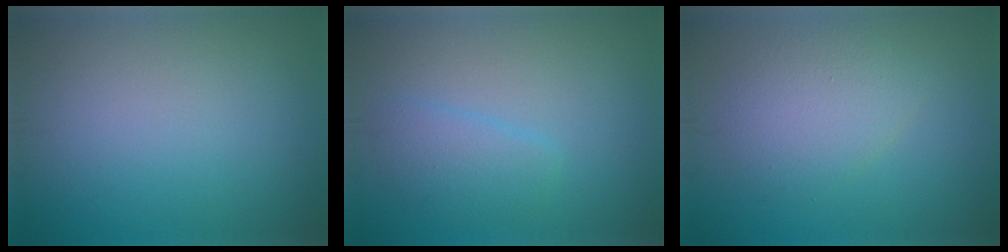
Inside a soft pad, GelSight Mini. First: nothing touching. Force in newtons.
{"total": 2.1, "press": 2.1, "slide": 0.2}
{"total": 3.3, "press": 3.3, "slide": 0.2}